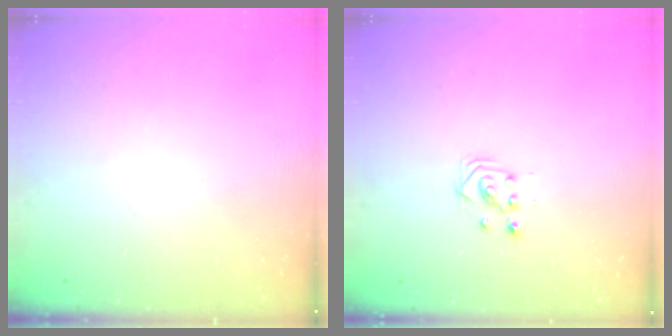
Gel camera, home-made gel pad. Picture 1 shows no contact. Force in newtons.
{"total": 2.9, "press": 2.9, "slide": 0.3}